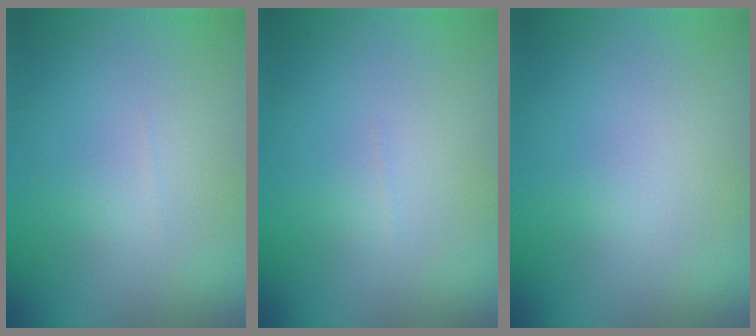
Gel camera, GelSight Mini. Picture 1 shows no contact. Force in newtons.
{"total": 0.0}
{"total": 0.0}